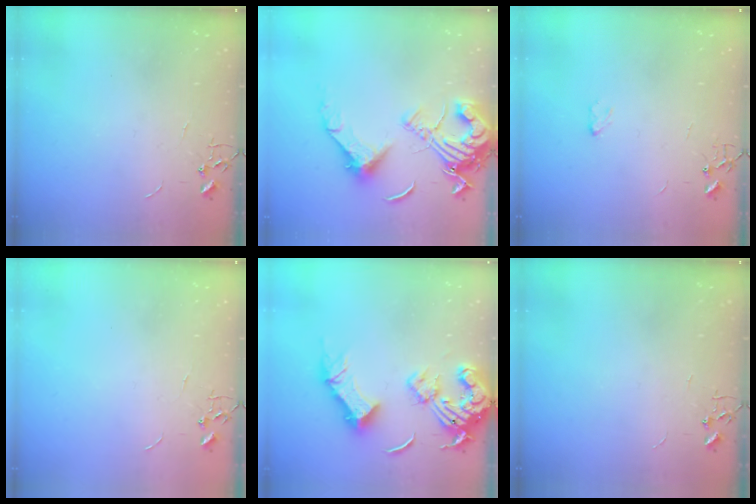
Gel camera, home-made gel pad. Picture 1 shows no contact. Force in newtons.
{"total": 19.8, "press": 19.7, "slide": 2.1}
{"total": 3.1, "press": 3.0, "slide": 0.5}
{"total": 0.0}
{"total": 18.2, "press": 18.1, "slide": 2.1}
{"total": 0.0}